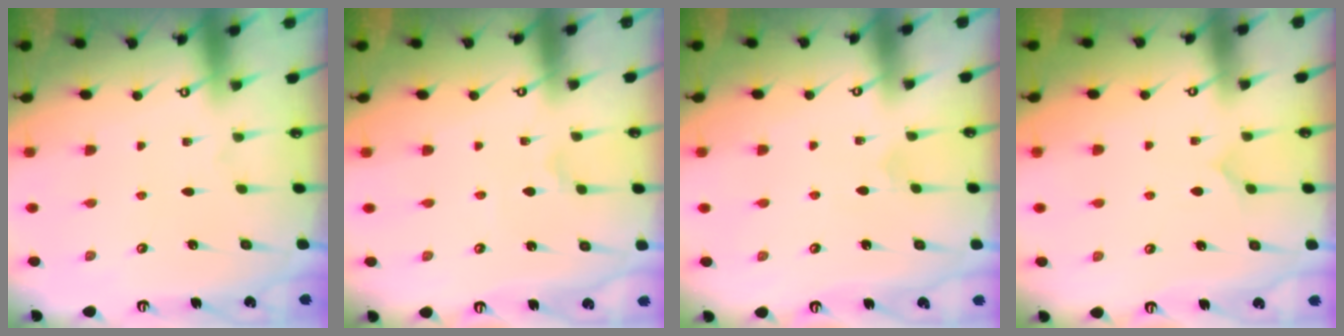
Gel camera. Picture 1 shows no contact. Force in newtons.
{"total": 0.7, "press": 0.7, "slide": 0.1}
{"total": 3.3, "press": 3.3, "slide": 0.2}
{"total": 3.3, "press": 3.3, "slide": 0.4}